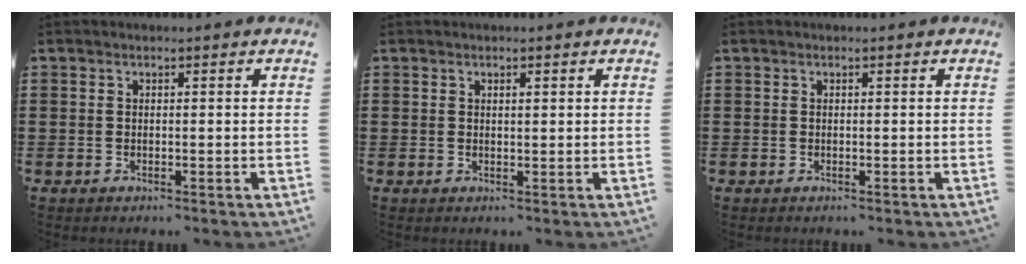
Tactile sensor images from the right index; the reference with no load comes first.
{"total": 0.7, "force": [0.3, 0.2, 0.6], "torque": [-0.012, 0.001, 0.005]}
{"total": 0.0}